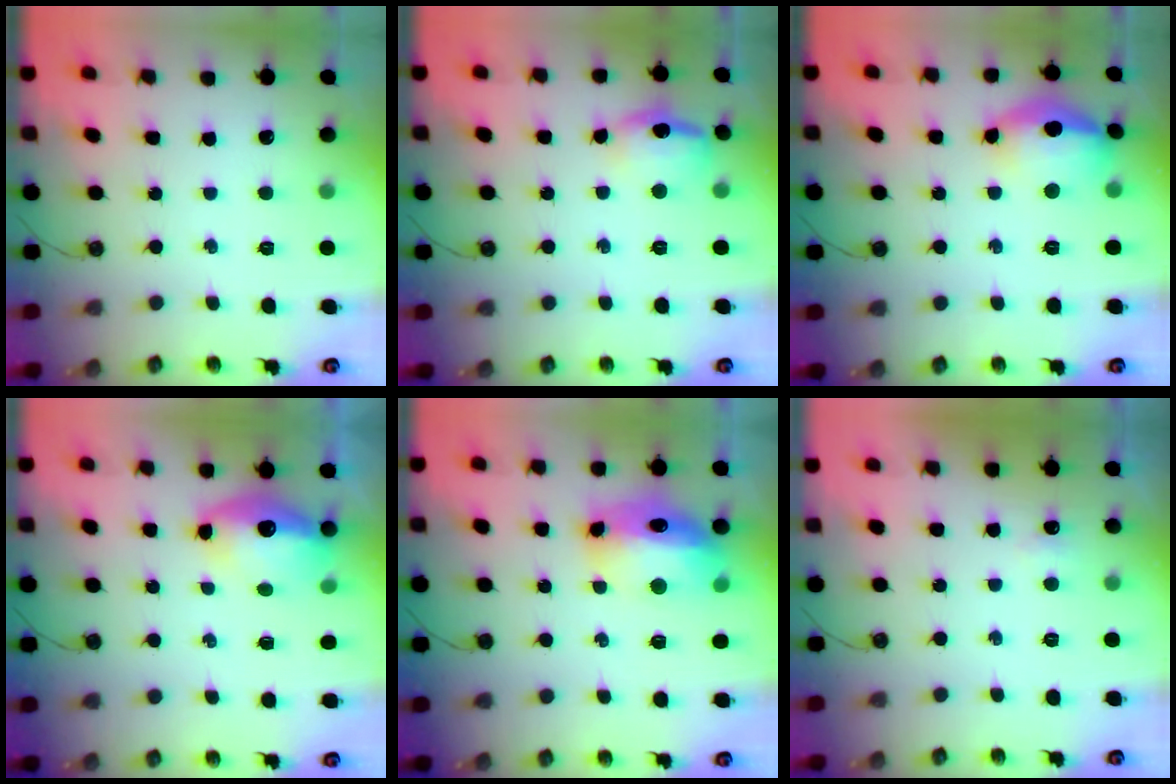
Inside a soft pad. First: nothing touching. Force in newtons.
{"total": 11.0, "press": 10.9, "slide": 0.9}
{"total": 20.4, "press": 16.5, "slide": 12.0}
{"total": 12.1, "press": 12.1, "slide": 1.1}
{"total": 13.9, "press": 13.9, "slide": 1.2}
{"total": 2.8, "press": 2.7, "slide": 0.6}